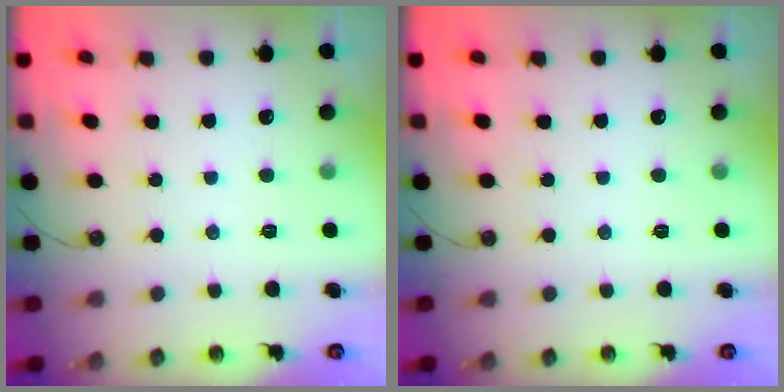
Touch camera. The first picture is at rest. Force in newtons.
{"total": 0.0}